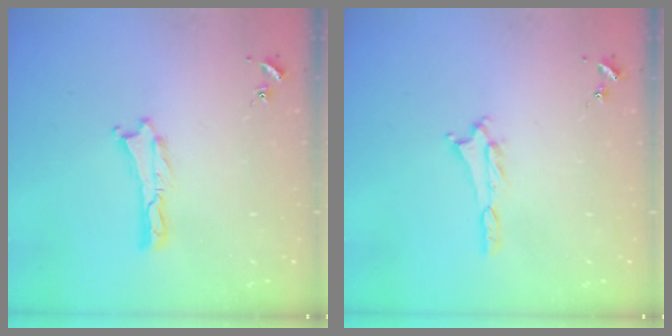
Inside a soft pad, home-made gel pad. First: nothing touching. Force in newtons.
{"total": 1.2, "press": 1.2, "slide": 0.2}